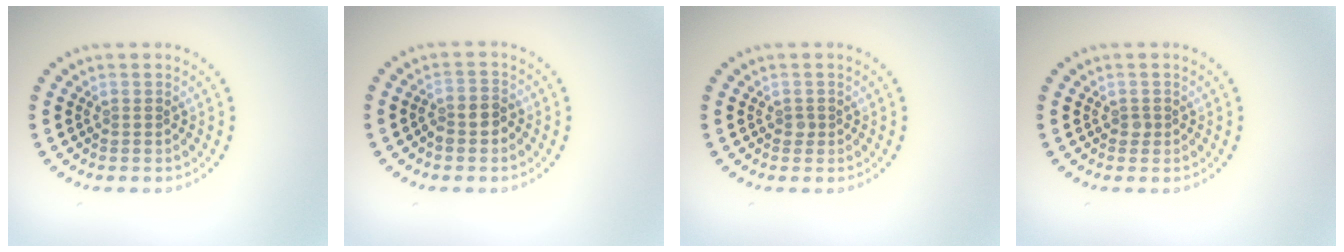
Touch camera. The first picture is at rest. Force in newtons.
{"total": 2.1, "press": 1.8, "slide": 1.1}
{"total": 0.6, "press": 0.5, "slide": 0.4}
{"total": 0.6, "press": 0.5, "slide": 0.4}